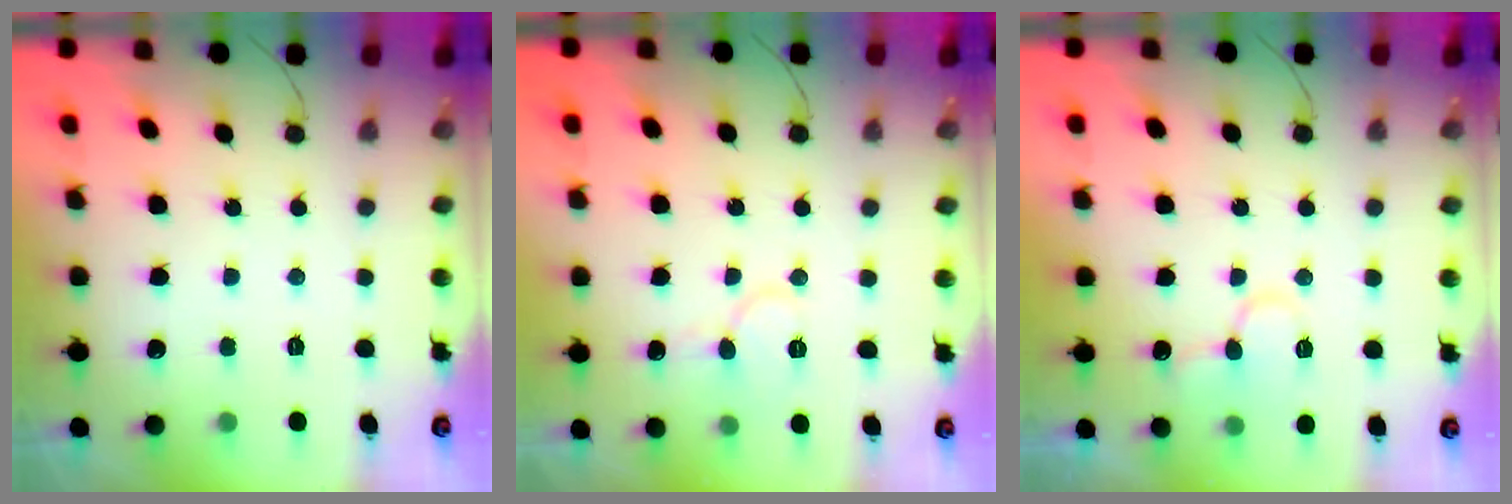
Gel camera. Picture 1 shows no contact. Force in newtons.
{"total": 6.7, "press": 6.7, "slide": 0.7}
{"total": 9.9, "press": 9.8, "slide": 1.2}